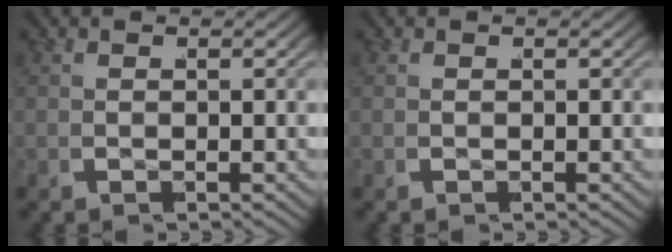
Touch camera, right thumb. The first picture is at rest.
{"total": 0.0}